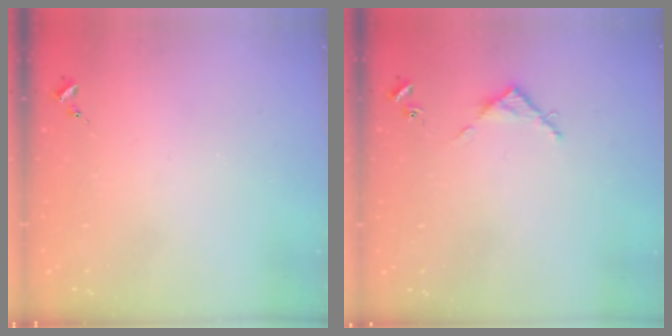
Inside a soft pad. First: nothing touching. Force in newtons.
{"total": 3.6, "press": 3.6, "slide": 0.3}